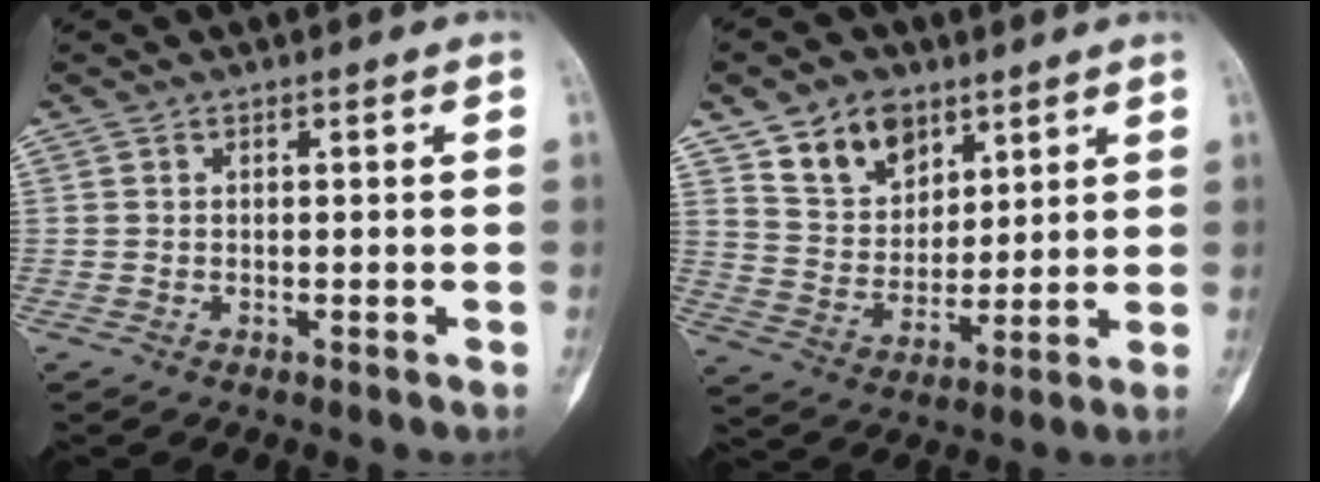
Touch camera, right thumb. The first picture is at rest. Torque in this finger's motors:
{"motor_torque": [-0.89, 1.00, -0.12, 0.31, 0.21]}